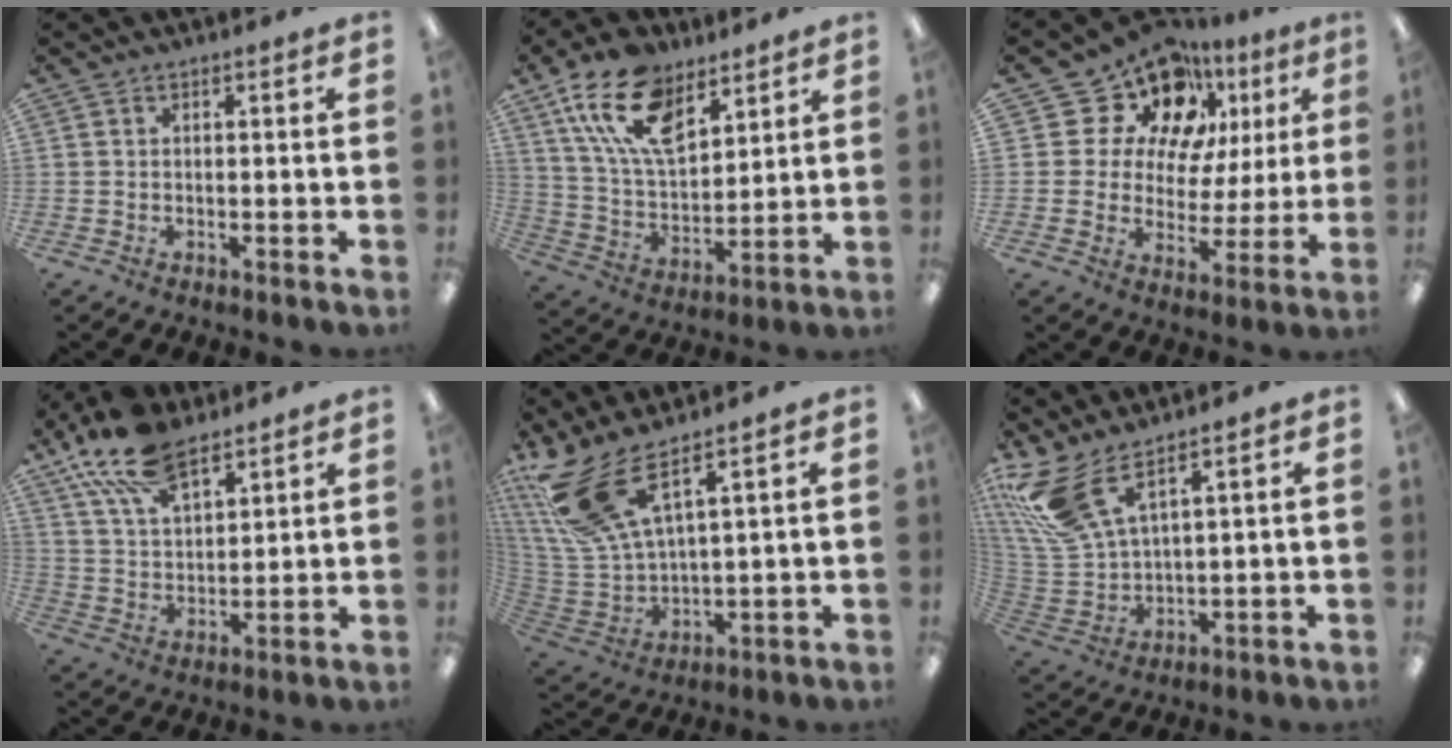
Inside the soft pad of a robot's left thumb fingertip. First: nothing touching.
{"total": 17.1, "force": [9.9, 9.4, 10.2], "torque": [-0.194, -0.032, 0.185]}
{"total": 17.3, "force": [11.2, 10.8, 7.5], "torque": [-0.147, -0.066, 0.205]}
{"total": 15.8, "force": [10.1, 7.7, 9.3], "torque": [-0.188, -0.038, 0.184]}
{"total": 15.5, "force": [9.6, 5.8, 10.7], "torque": [-0.245, -0.046, 0.177]}
{"total": 12.7, "force": [8.4, 5.4, 7.9], "torque": [-0.190, -0.033, 0.159]}